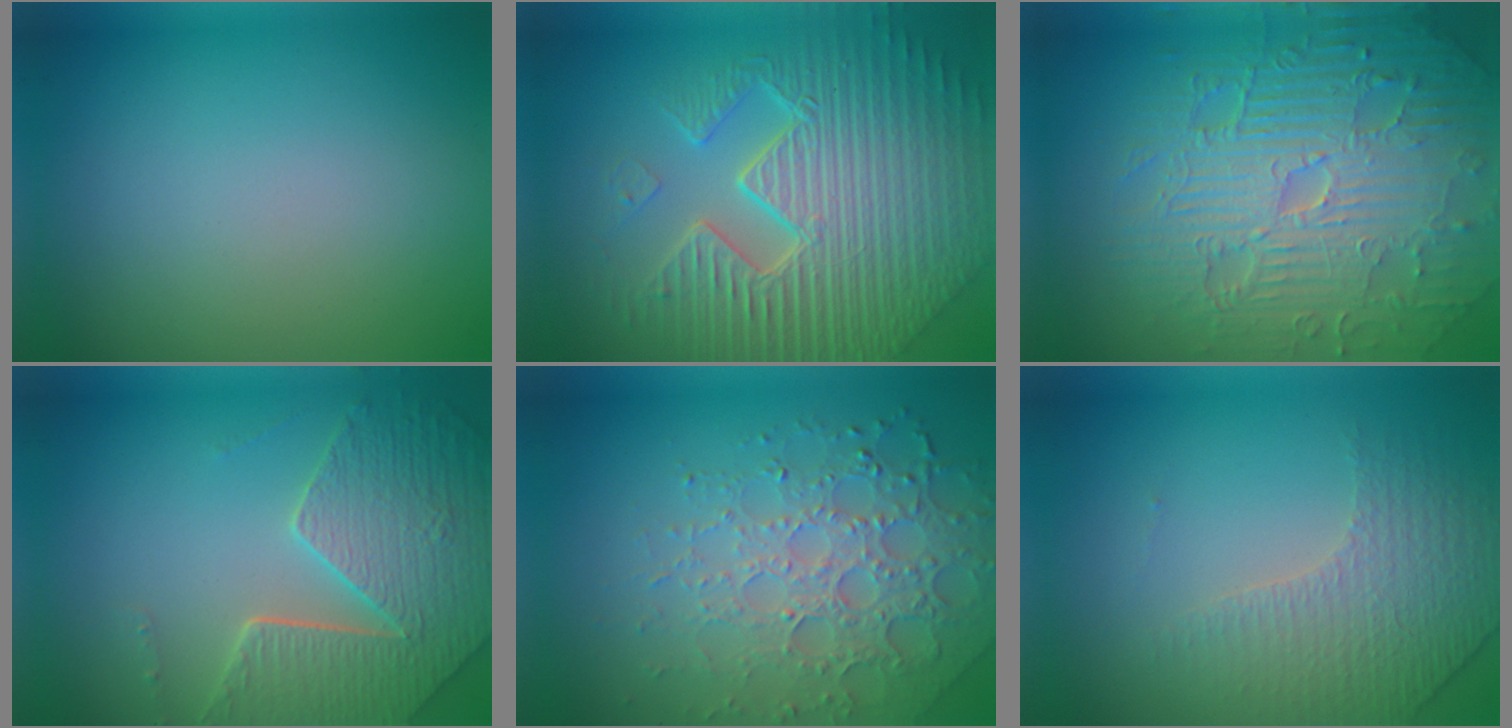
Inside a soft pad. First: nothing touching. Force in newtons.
{"total": 11.2, "press": 7.1, "slide": 8.6}
{"total": 11.6, "press": 7.5, "slide": 8.8}
{"total": 6.9, "press": 5.3, "slide": 4.4}
{"total": 6.2, "press": 4.8, "slide": 3.9}
{"total": 4.6, "press": 3.0, "slide": 3.5}